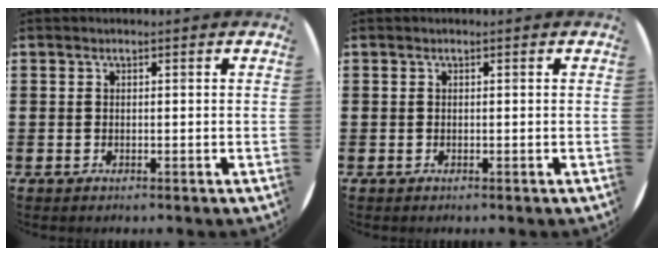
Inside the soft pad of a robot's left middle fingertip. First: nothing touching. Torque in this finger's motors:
{"motor_torque": [0.13, -0.13, 0.00, -0.01]}